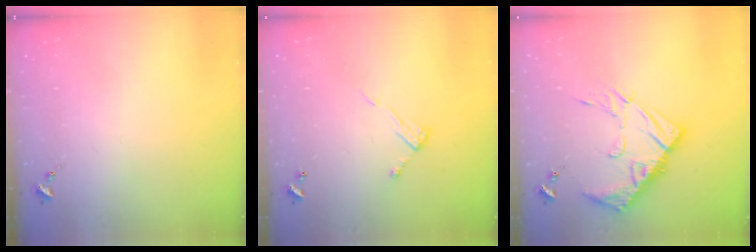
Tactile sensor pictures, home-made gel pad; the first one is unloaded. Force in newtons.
{"total": 6.6, "press": 6.6, "slide": 0.3}
{"total": 15.2, "press": 15.2, "slide": 1.5}